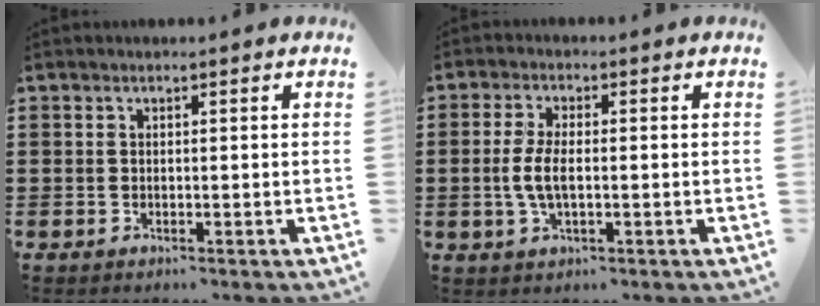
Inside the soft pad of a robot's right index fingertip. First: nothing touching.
{"total": 4.8, "force": [-0.5, 1.9, 4.4], "torque": [-0.100, -0.004, -0.015]}